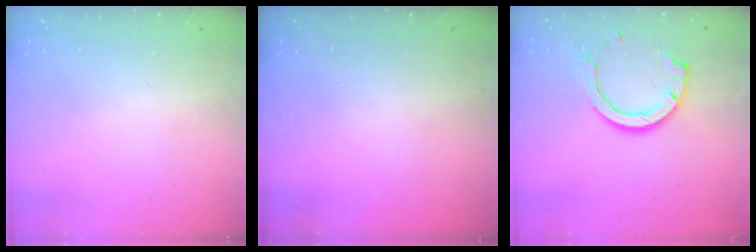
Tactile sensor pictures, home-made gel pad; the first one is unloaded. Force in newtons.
{"total": 0.0}
{"total": 11.2, "press": 11.2, "slide": 1.0}